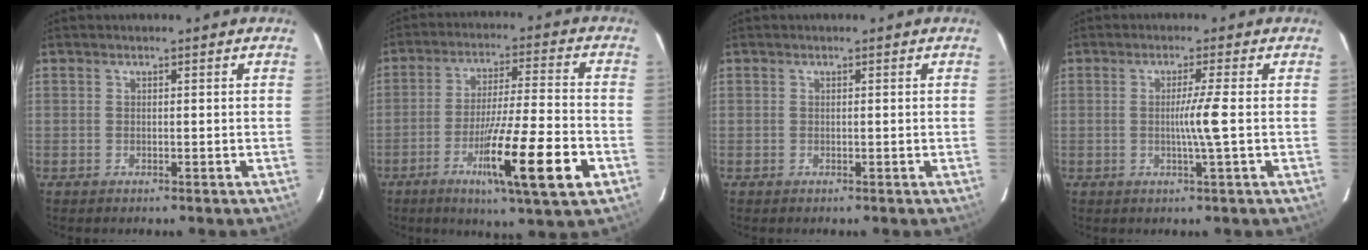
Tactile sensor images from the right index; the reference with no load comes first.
{"total": 15.2, "force": [-6.2, 0.0, 13.9], "torque": [-0.235, -0.022, -0.099]}
{"total": 0.0}
{"total": 3.9, "force": [-0.3, -1.2, 3.7], "torque": [-0.067, -0.007, -0.006]}